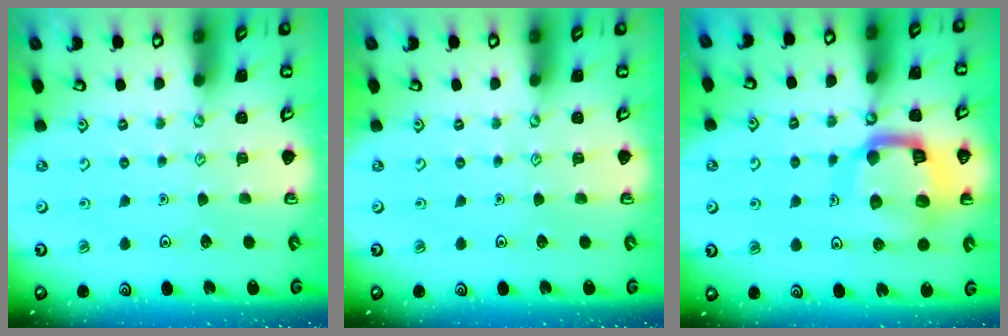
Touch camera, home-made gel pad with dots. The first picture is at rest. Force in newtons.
{"total": 0.0}
{"total": 17.0, "press": 16.9, "slide": 1.9}